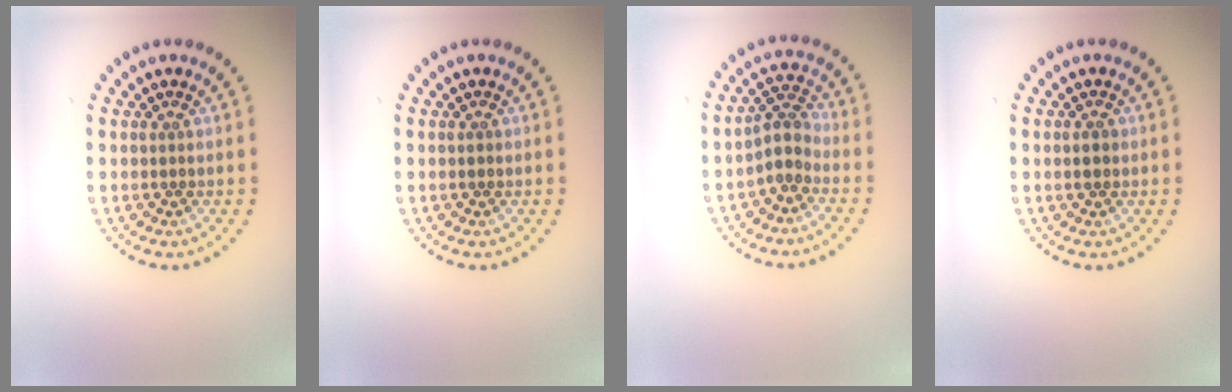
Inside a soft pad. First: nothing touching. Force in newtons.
{"total": 0.6, "press": 0.6, "slide": 0.1}
{"total": 2.5, "press": 2.0, "slide": 1.5}
{"total": 1.0, "press": 1.0, "slide": 0.1}